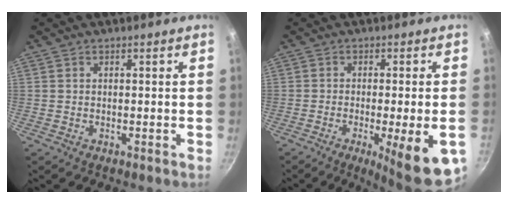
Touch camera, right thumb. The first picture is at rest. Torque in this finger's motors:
{"motor_torque": [-0.13, 0.42, 0.02, -0.05, 0.08]}